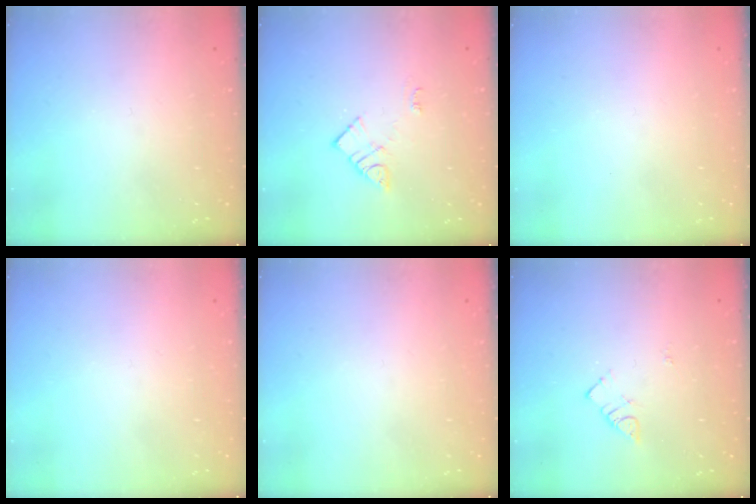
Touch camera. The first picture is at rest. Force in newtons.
{"total": 8.5, "press": 8.5, "slide": 0.6}
{"total": 1.5, "press": 1.5, "slide": 0.1}
{"total": 1.8, "press": 1.8, "slide": 0.1}
{"total": 1.8, "press": 1.7, "slide": 0.1}
{"total": 3.9, "press": 3.8, "slide": 0.5}